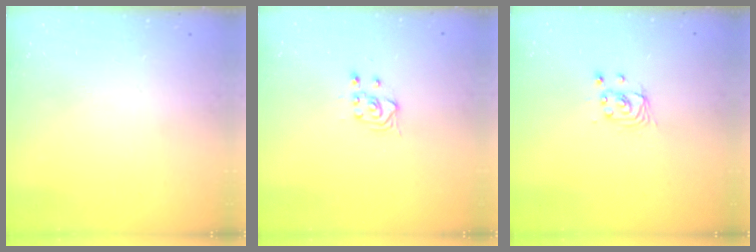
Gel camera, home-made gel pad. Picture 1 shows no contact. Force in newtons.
{"total": 3.3, "press": 3.0, "slide": 1.4}
{"total": 2.9, "press": 2.9, "slide": 0.1}